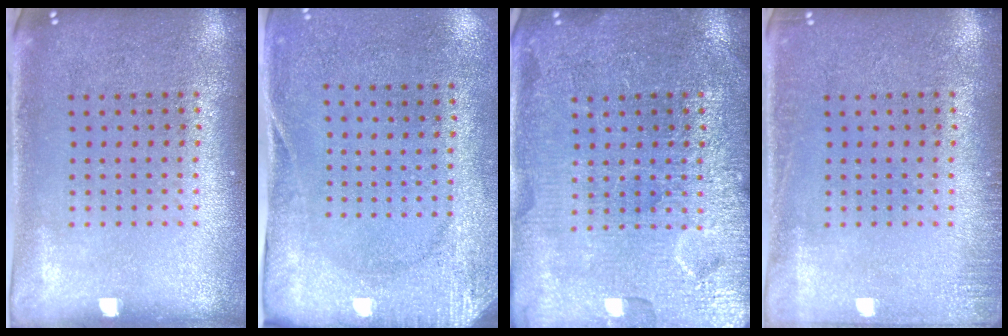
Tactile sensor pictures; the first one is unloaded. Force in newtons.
{"total": 2.8, "press": 2.1, "slide": 1.8}
{"total": 4.0, "press": 3.9, "slide": 0.5}
{"total": 1.3, "press": 1.3, "slide": 0.3}